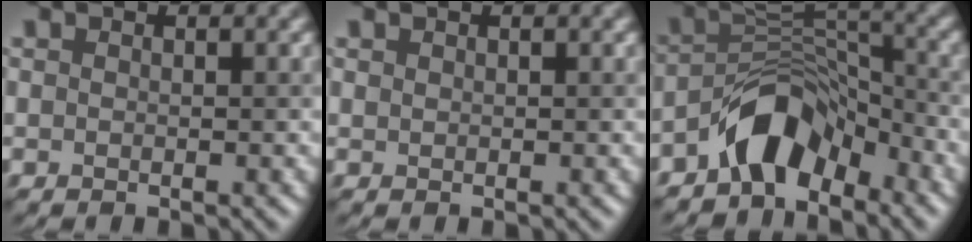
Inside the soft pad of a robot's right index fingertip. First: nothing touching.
{"total": 0.0}
{"total": 5.7, "force": [-4.0, 2.7, 3.0], "torque": [-0.036, 0.013, -0.081]}